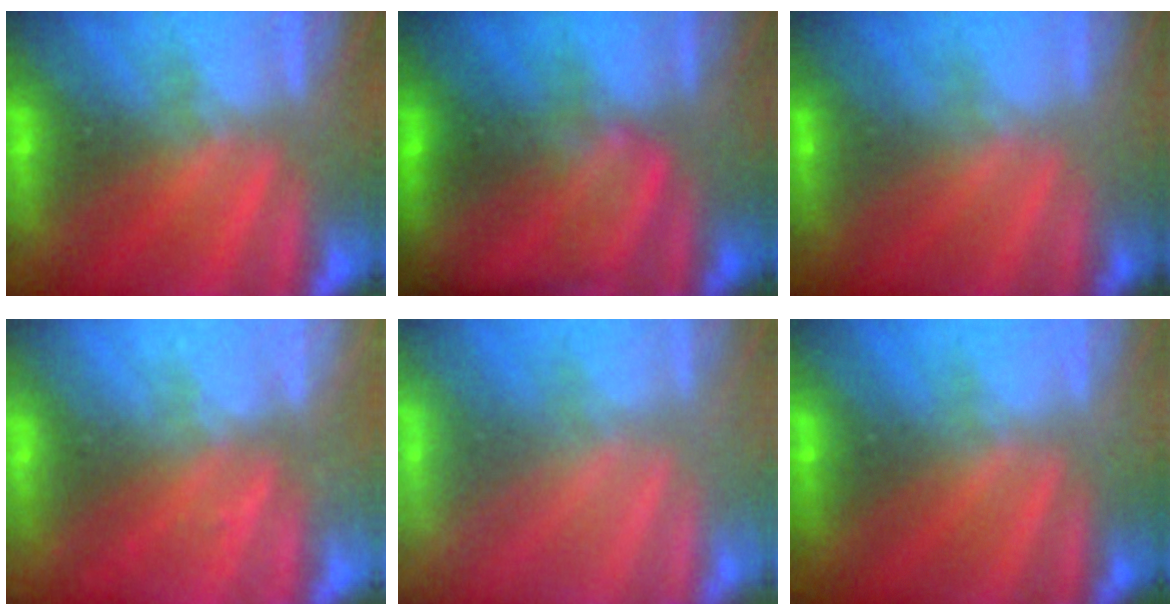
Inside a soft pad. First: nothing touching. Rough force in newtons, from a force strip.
{"total": 5.6}
{"total": 1.2}
{"total": 2.2}
{"total": 8.0}
{"total": 3.4}